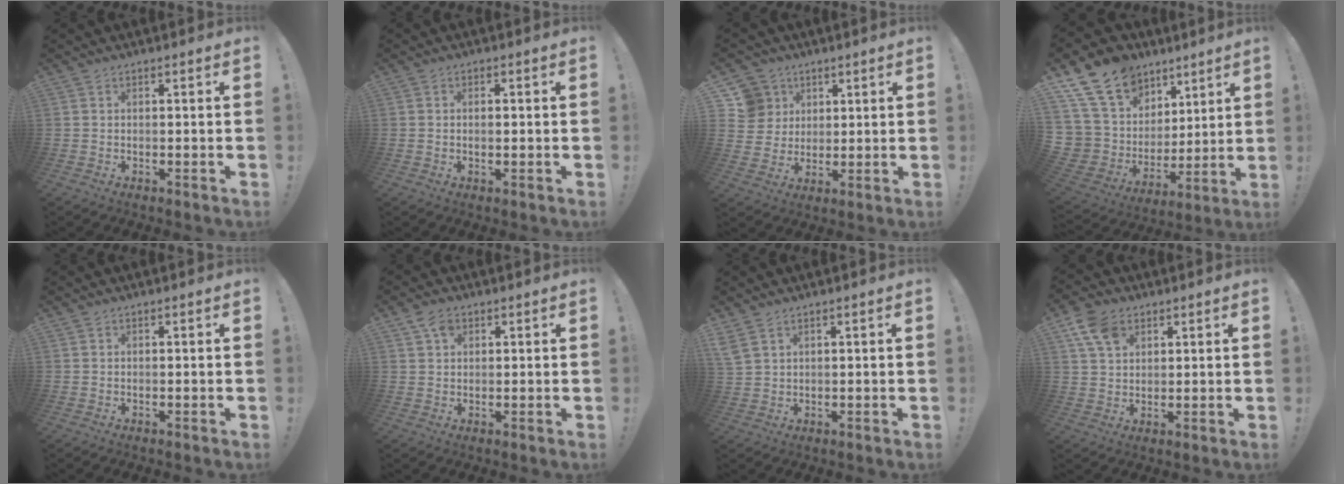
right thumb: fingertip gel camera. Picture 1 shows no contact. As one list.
[{"total": 1.4, "force": [-0.3, 0.6, 1.2], "torque": [-0.011, -0.003, -0.009]}, {"total": 9.0, "force": [3.4, 8.2, 1.5], "torque": [-0.026, -0.015, 0.075]}, {"total": 17.7, "force": [11.3, 11.8, 6.6], "torque": [-0.129, -0.076, 0.245]}, {"total": 0.0}, {"total": 4.2, "force": [2.2, 2.9, 2.2], "torque": [-0.025, -0.009, 0.039]}, {"total": 3.5, "force": [2.4, 1.6, 2.0], "torque": [-0.049, -0.003, 0.050]}, {"total": 9.3, "force": [4.7, 6.1, 5.2], "torque": [-0.103, -0.009, 0.092]}]